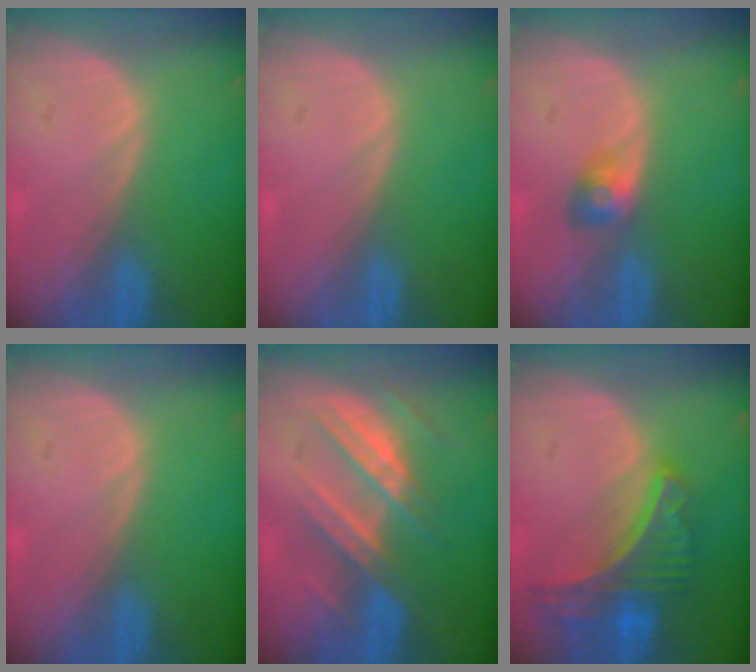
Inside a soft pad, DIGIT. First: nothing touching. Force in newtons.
{"total": 0.0}
{"total": 3.0, "press": 2.6, "slide": 1.4}
{"total": 0.0}
{"total": 7.2, "press": 7.2, "slide": 0.9}
{"total": 8.9, "press": 7.8, "slide": 4.3}